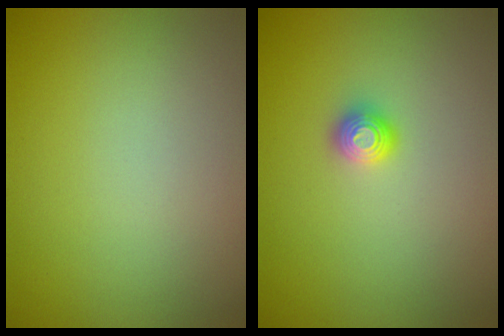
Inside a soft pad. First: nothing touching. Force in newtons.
{"total": 1.2, "press": 1.1, "slide": 0.2}